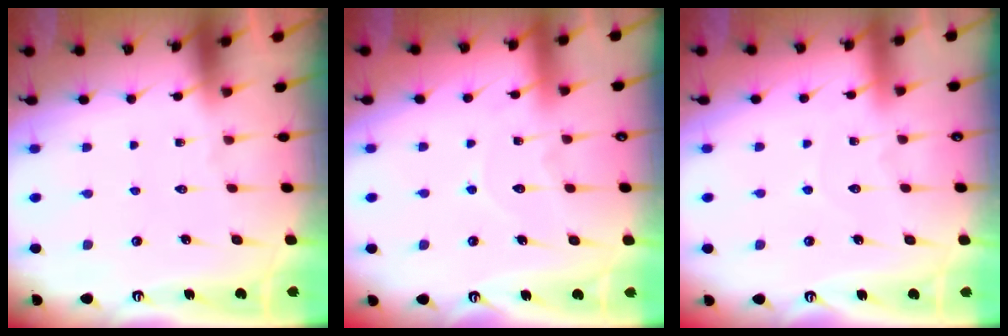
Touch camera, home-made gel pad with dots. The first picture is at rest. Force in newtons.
{"total": 7.0, "press": 6.9, "slide": 0.7}
{"total": 3.3, "press": 3.3, "slide": 0.3}